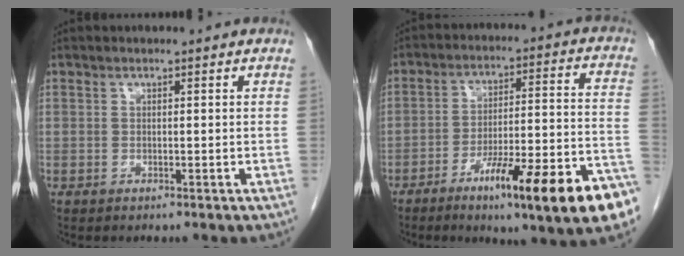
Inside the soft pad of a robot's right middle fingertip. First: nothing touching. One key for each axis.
{"total": 19.9, "fx": -11.2, "fy": 1.1, "fz": 16.3, "tx": -0.186, "ty": -0.003, "tz": -0.168}